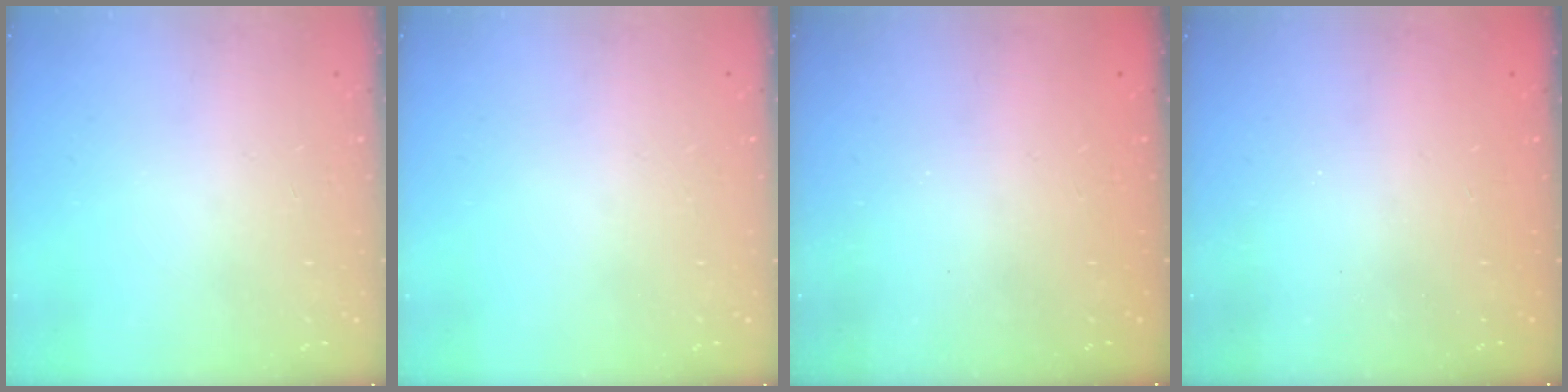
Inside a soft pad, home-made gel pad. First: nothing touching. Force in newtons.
{"total": 0.0}
{"total": 2.3, "press": 2.2, "slide": 0.8}
{"total": 2.3, "press": 2.2, "slide": 0.8}